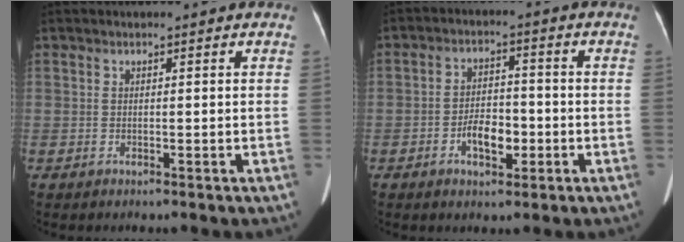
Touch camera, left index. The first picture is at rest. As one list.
[{"total": 5.3, "force": [-2.5, 2.5, 4.0], "torque": [-0.069, -0.001, -0.037]}]